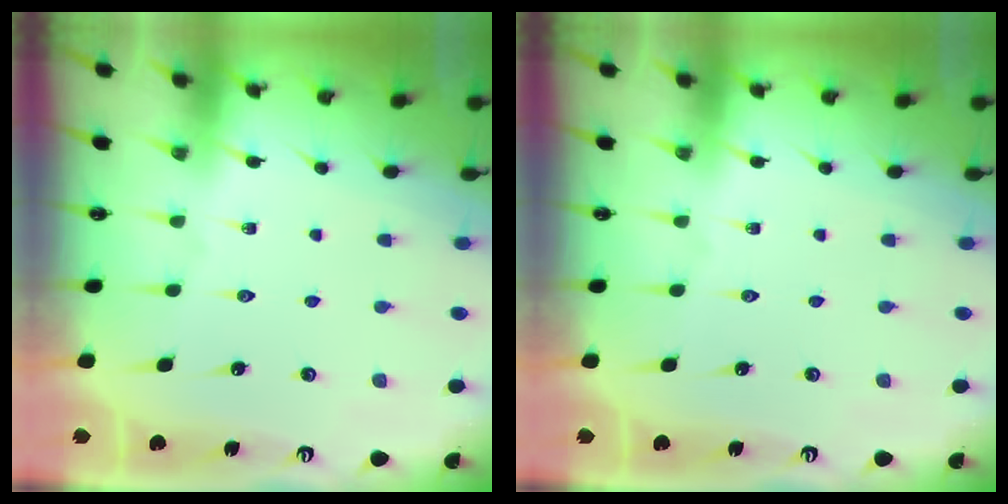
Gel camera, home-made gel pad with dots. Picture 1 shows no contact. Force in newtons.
{"total": 0.0}